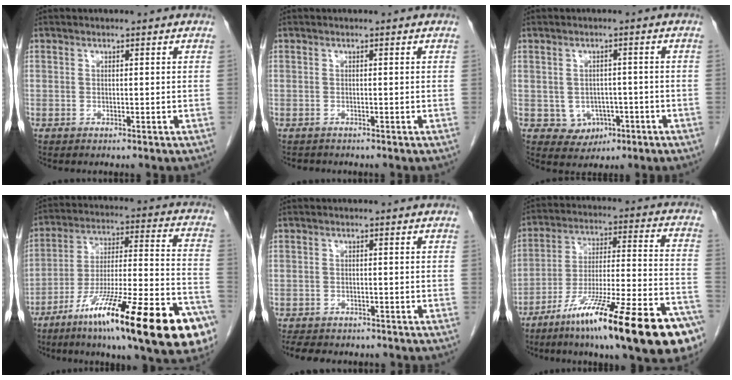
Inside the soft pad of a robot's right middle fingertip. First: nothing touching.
{"total": 0.9, "force": [-0.8, 0.3, 0.1], "torque": [-0.008, -0.001, -0.014]}
{"total": 4.2, "force": [-1.4, 3.6, 1.7], "torque": [-0.015, 0.005, -0.004]}
{"total": 28.3, "force": [-15.9, 3.3, 23.2], "torque": [-0.287, -0.020, -0.254]}
{"total": 6.9, "force": [-5.8, 2.8, 2.6], "torque": [-0.043, -0.005, -0.075]}
{"total": 26.4, "force": [-16.5, 2.4, 20.5], "torque": [-0.246, -0.014, -0.269]}